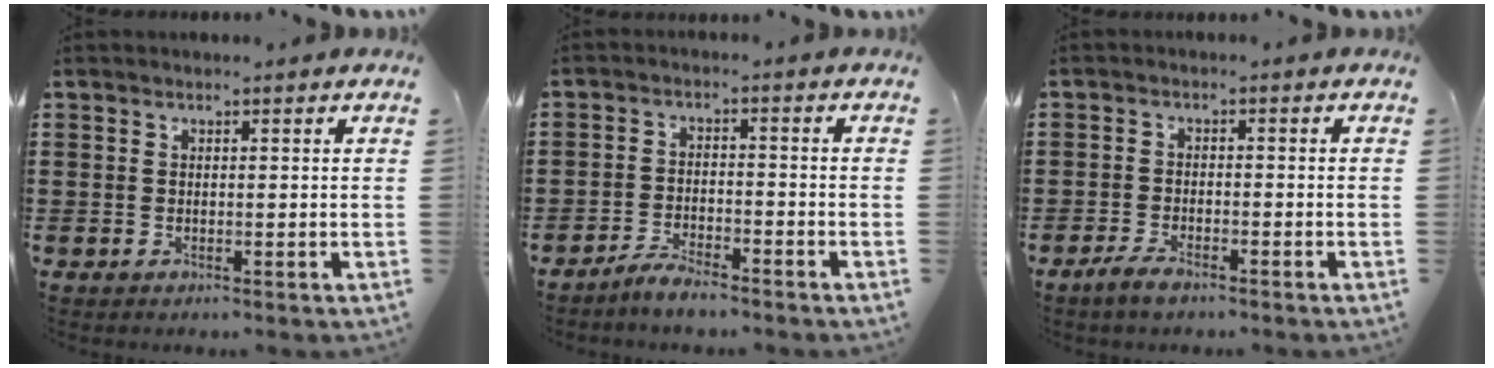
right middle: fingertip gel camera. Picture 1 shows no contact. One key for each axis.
{"total": 3.6, "fx": -3.5, "fy": 0.4, "fz": 0.9, "tx": -0.025, "ty": 0.006, "tz": -0.073}
{"total": 2.6, "fx": -2.0, "fy": 0.9, "fz": 1.4, "tx": -0.032, "ty": 0.004, "tz": -0.042}